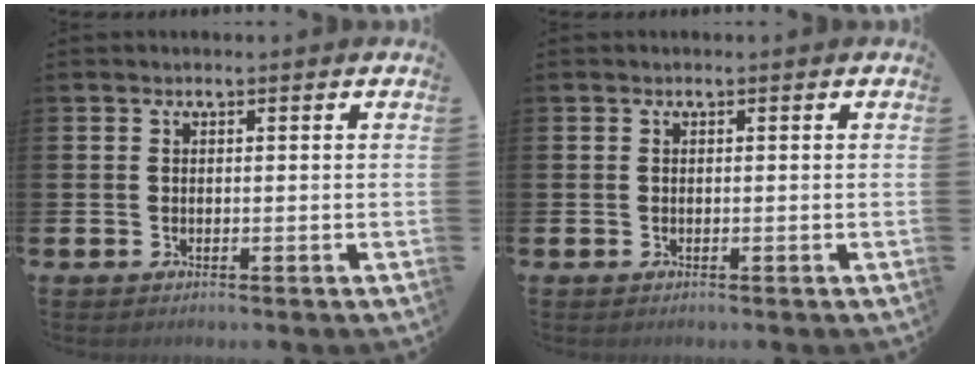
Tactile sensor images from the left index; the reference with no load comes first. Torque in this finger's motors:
{"motor_torque": [0.00, 0.00, 0.00, 0.01]}